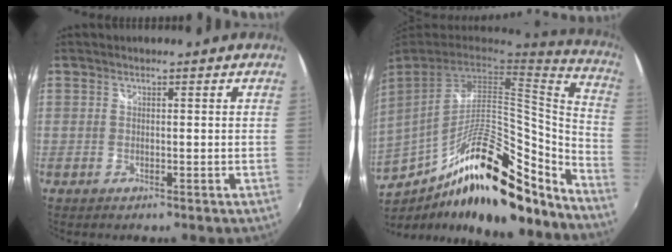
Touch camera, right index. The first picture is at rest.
{"total": 25.7, "force": [-16.3, 8.4, 18.0], "torque": [-0.288, -0.018, -0.258]}